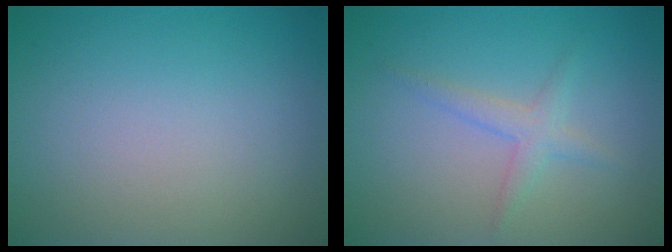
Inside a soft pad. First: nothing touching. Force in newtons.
{"total": 1.8, "press": 1.8, "slide": 0.0}